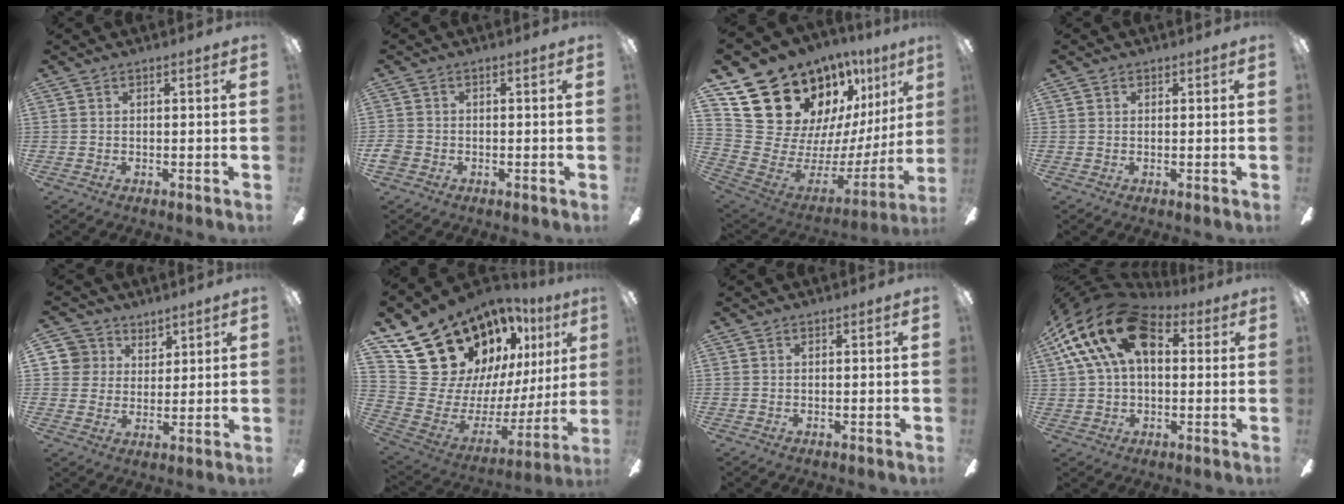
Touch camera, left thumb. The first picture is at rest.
{"total": 2.3, "force": [-1.1, 1.6, 1.2], "torque": [-0.025, 0.004, -0.021]}
{"total": 22.4, "force": [15.6, 13.3, 9.0], "torque": [-0.149, -0.127, 0.326]}
{"total": 0.6, "force": [0.2, 0.6, 0.1], "torque": [-0.002, 0.004, 0.003]}
{"total": 7.1, "force": [4.7, 5.4, 0.0], "torque": [-0.018, -0.022, 0.092]}
{"total": 23.2, "force": [17.6, 13.1, 7.4], "torque": [-0.115, -0.138, 0.362]}
{"total": 0.0}
{"total": 19.6, "force": [7.3, 11.5, 14.1], "torque": [-0.283, -0.017, 0.125]}